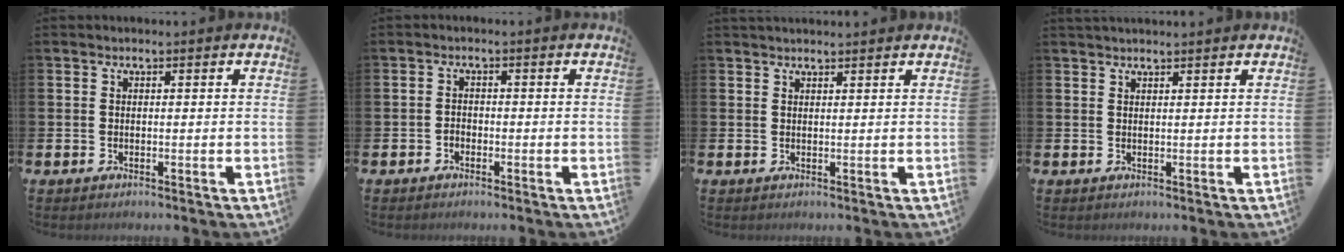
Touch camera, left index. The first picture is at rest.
{"total": 1.2, "force": [-0.7, 0.8, 0.3], "torque": [0.000, -0.001, -0.017]}
{"total": 1.4, "force": [1.4, 0.1, 0.1], "torque": [0.009, -0.006, 0.022]}
{"total": 1.1, "force": [1.1, -0.1, 0.1], "torque": [0.001, -0.001, 0.019]}